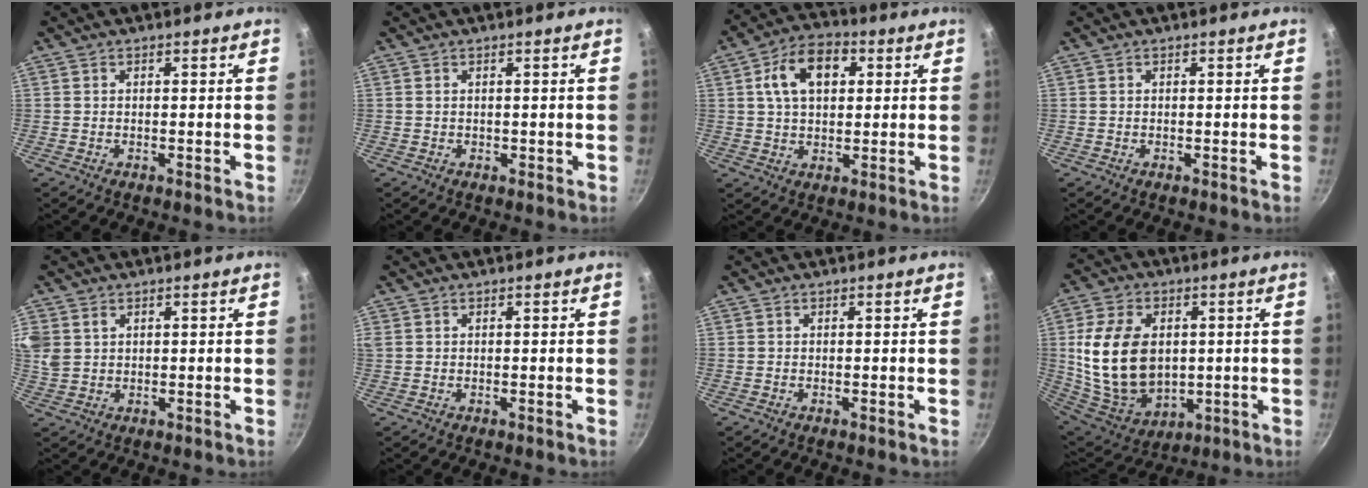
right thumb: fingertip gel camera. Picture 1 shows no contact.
{"total": 0.8, "force": [0.3, 0.7, 0.3], "torque": [0.000, 0.003, 0.005]}
{"total": 11.7, "force": [3.2, 7.6, 8.3], "torque": [-0.114, 0.014, 0.044]}
{"total": 0.0}
{"total": 8.8, "force": [3.1, 6.8, 4.6], "torque": [-0.110, 0.014, 0.071]}
{"total": 1.0, "force": [0.4, 0.8, 0.4], "torque": [-0.010, 0.004, 0.009]}
{"total": 0.0}
{"total": 19.2, "force": [1.4, 13.5, 13.6], "torque": [-0.237, -0.010, 0.046]}